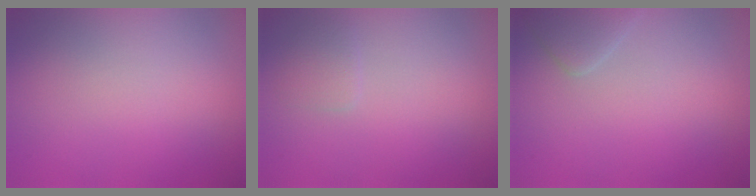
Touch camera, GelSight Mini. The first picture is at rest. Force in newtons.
{"total": 1.0, "press": 1.0, "slide": 0.0}
{"total": 1.7, "press": 1.7, "slide": 0.1}